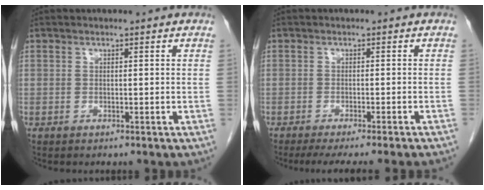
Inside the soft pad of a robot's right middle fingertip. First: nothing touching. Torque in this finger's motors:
{"motor_torque": [1.08, -1.06, 0.08, 0.04]}